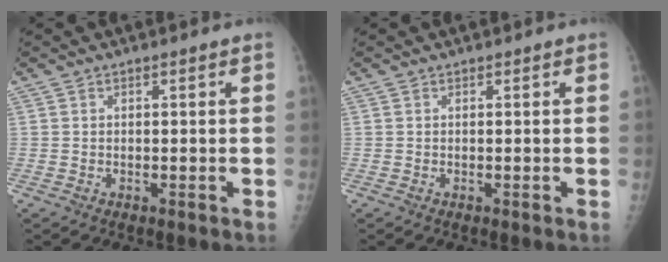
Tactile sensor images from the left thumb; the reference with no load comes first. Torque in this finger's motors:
{"motor_torque": [0.12, 0.01, 0.29, 0.24, 0.03]}